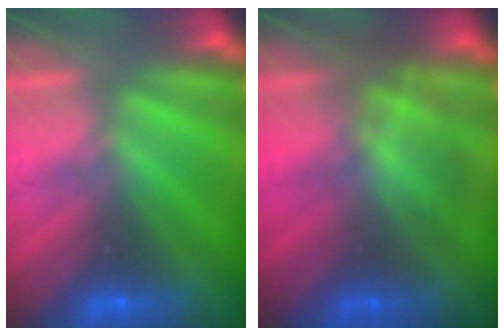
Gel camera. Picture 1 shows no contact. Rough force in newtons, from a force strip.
{"total": 2.9}